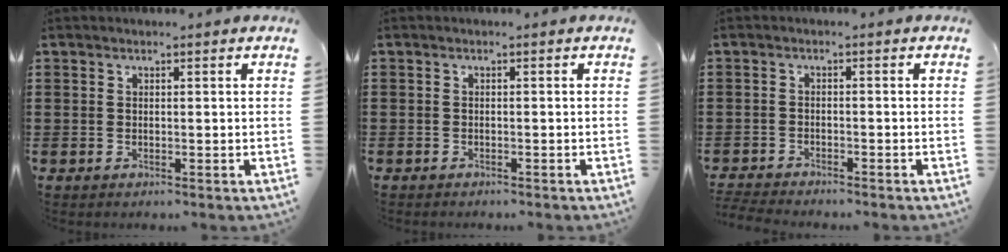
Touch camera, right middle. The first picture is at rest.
{"total": 0.6, "force": [-0.6, 0.0, 0.0], "torque": [-0.002, -0.002, -0.012]}
{"total": 2.6, "force": [-2.6, 0.1, 0.1], "torque": [-0.013, -0.007, -0.056]}